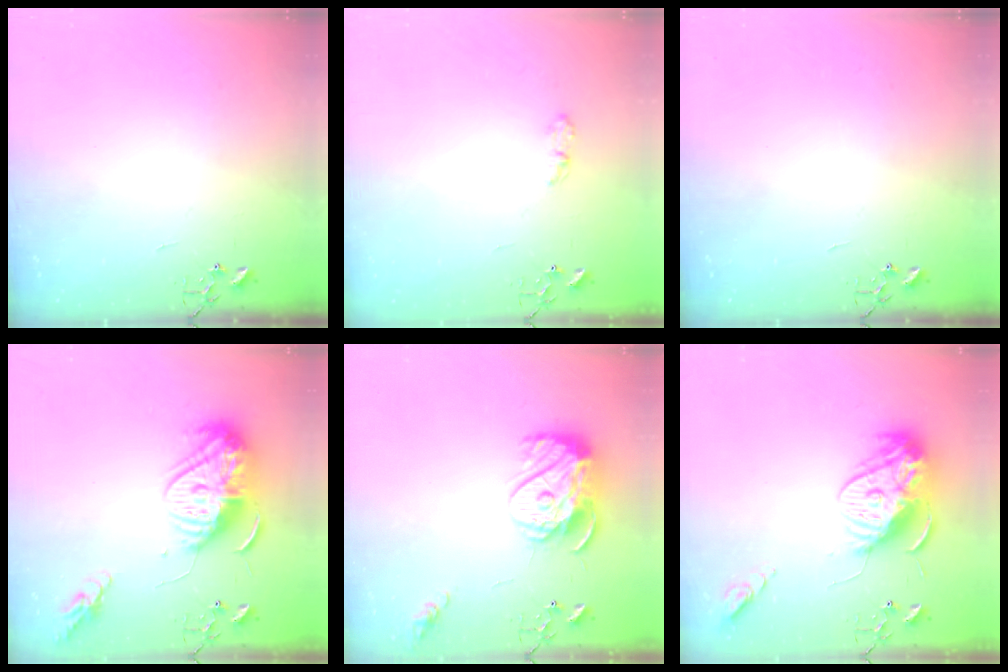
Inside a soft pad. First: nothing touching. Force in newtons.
{"total": 4.4, "press": 4.3, "slide": 0.5}
{"total": 0.0}
{"total": 16.9, "press": 16.8, "slide": 1.4}
{"total": 13.8, "press": 13.7, "slide": 1.2}
{"total": 15.2, "press": 15.2, "slide": 1.4}